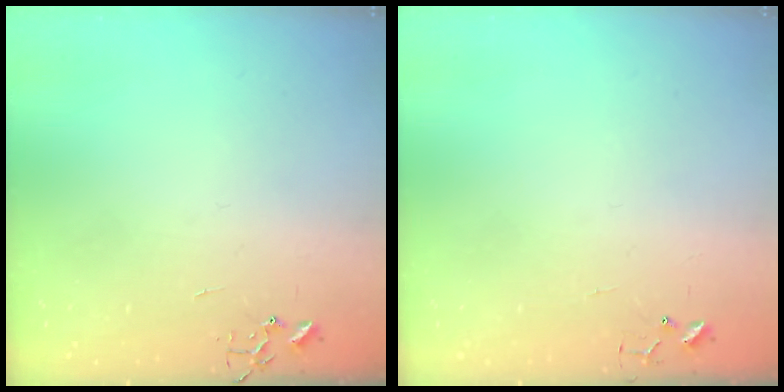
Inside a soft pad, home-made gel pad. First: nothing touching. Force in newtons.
{"total": 4.9, "press": 4.8, "slide": 0.4}